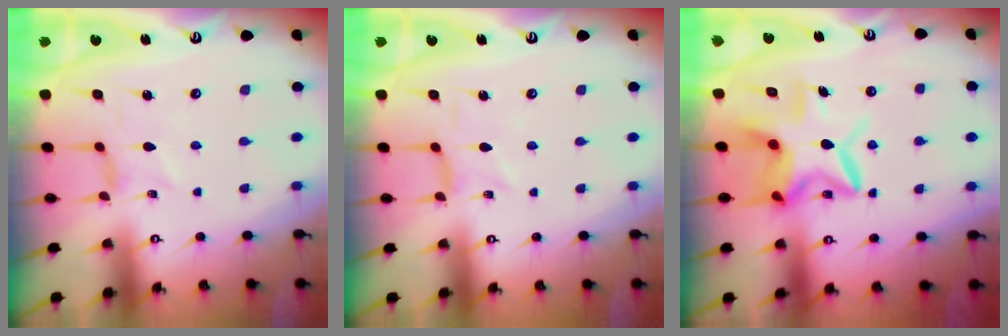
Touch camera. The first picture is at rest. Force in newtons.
{"total": 0.0}
{"total": 12.8, "press": 12.7, "slide": 1.8}